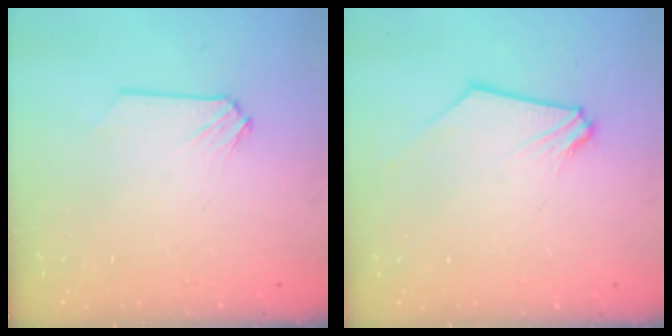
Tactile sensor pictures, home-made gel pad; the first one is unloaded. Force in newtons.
{"total": 0.9, "press": 0.9, "slide": 0.1}